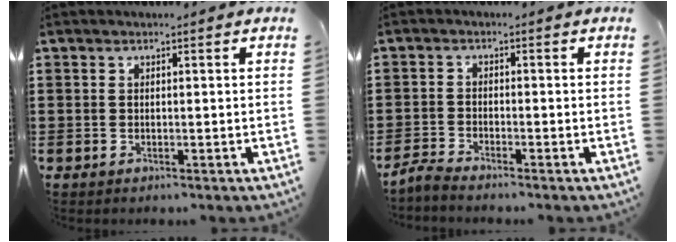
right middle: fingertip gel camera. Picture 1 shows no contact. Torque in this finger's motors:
{"motor_torque": [0.31, -0.23, 0.08, 0.01]}